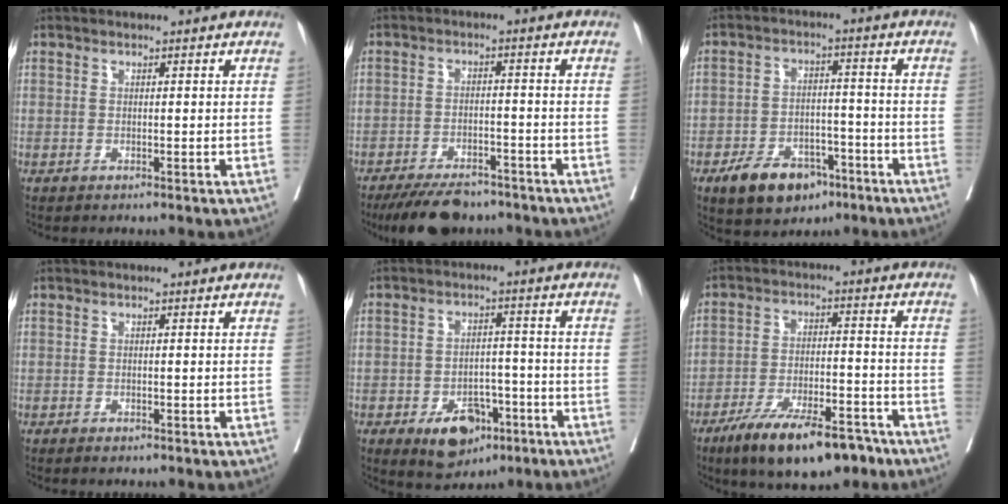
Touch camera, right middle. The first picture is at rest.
{"total": 8.6, "force": [-7.1, 3.2, 3.5], "torque": [-0.052, -0.008, -0.115]}
{"total": 9.5, "force": [-5.8, 5.4, 5.2], "torque": [-0.087, 0.004, -0.088]}
{"total": 0.7, "force": [-0.5, 0.2, 0.4], "torque": [-0.008, -0.002, -0.004]}
{"total": 8.3, "force": [-4.4, 4.9, 5.0], "torque": [-0.070, 0.005, -0.062]}
{"total": 13.8, "force": [-9.8, 4.2, 8.8], "torque": [-0.140, -0.008, -0.162]}